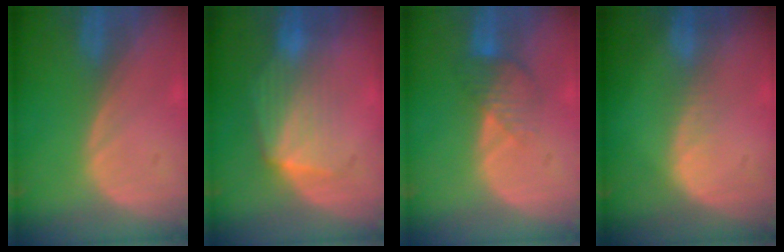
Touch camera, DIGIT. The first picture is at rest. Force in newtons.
{"total": 7.2, "press": 6.7, "slide": 2.6}
{"total": 4.5, "press": 3.8, "slide": 2.3}
{"total": 1.6, "press": 1.6, "slide": 0.1}